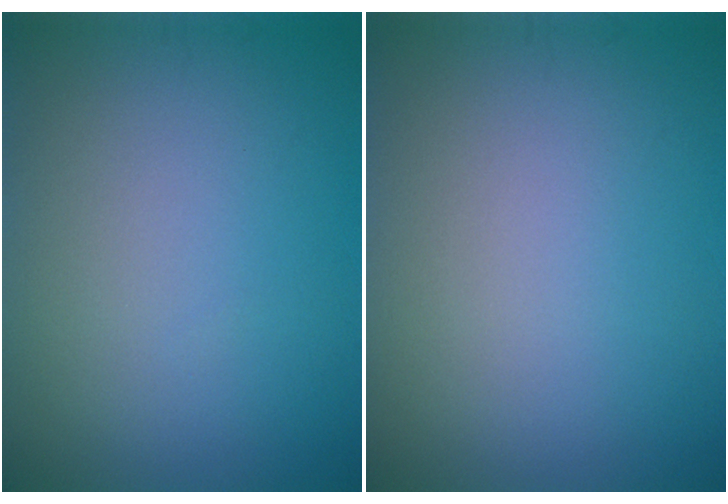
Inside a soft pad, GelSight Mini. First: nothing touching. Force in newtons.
{"total": 0.0}